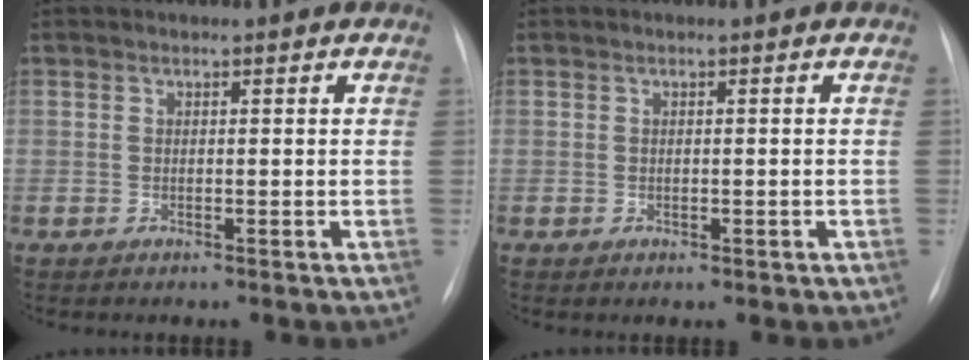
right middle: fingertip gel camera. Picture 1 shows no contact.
{"total": 1.1, "force": [-0.5, 0.6, 0.8], "torque": [-0.012, -0.002, 0.000]}